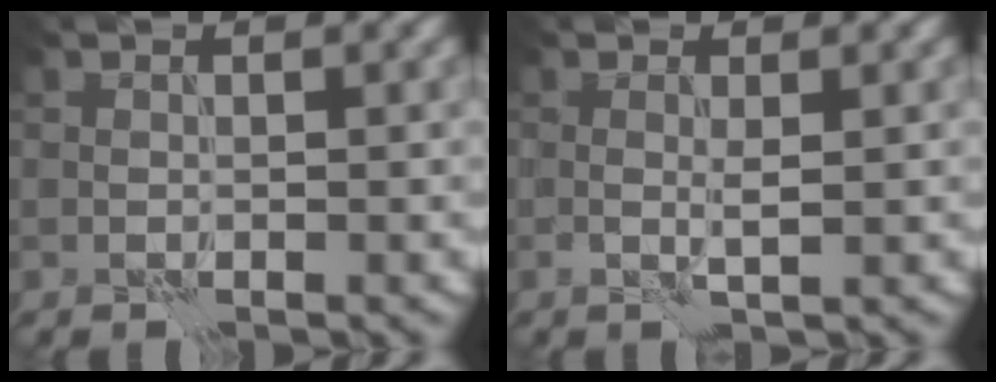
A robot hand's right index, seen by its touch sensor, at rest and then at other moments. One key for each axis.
{"total": 1.1, "fx": 0.2, "fy": 0.0, "fz": 1.1, "tx": -0.023, "ty": 0.000, "tz": 0.000}